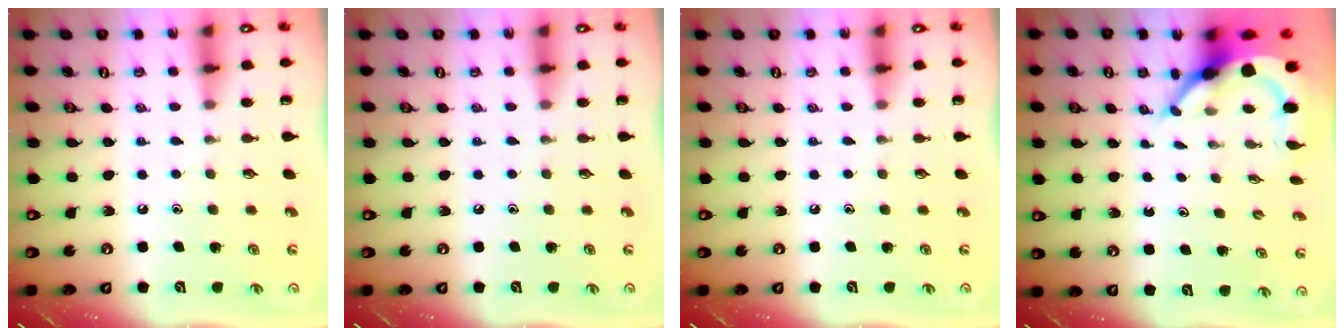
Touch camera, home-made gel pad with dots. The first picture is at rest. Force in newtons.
{"total": 0.0}
{"total": 0.0}
{"total": 6.8, "press": 6.7, "slide": 0.9}